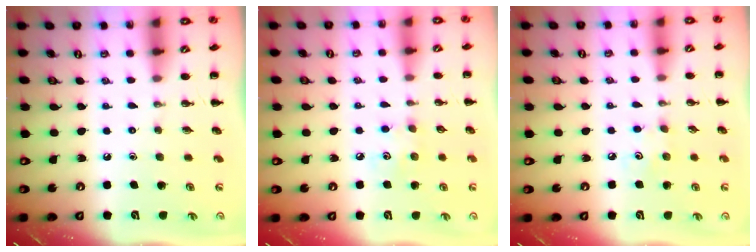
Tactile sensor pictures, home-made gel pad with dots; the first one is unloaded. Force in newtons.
{"total": 4.5, "press": 4.3, "slide": 1.1}
{"total": 3.1, "press": 3.0, "slide": 0.8}